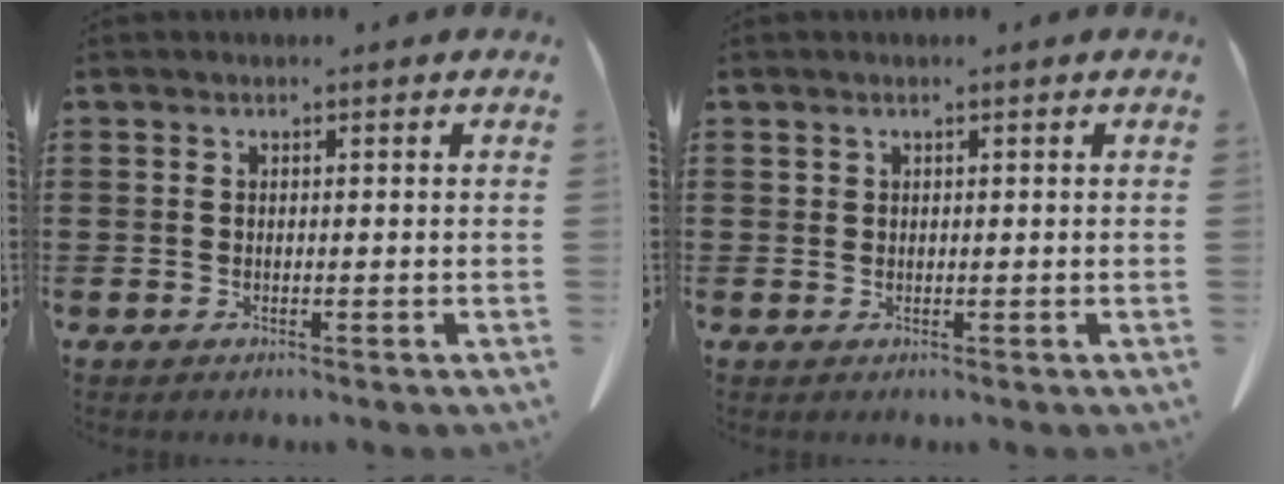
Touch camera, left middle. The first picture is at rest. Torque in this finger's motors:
{"motor_torque": [0.40, 1.10, -1.05, -0.21]}